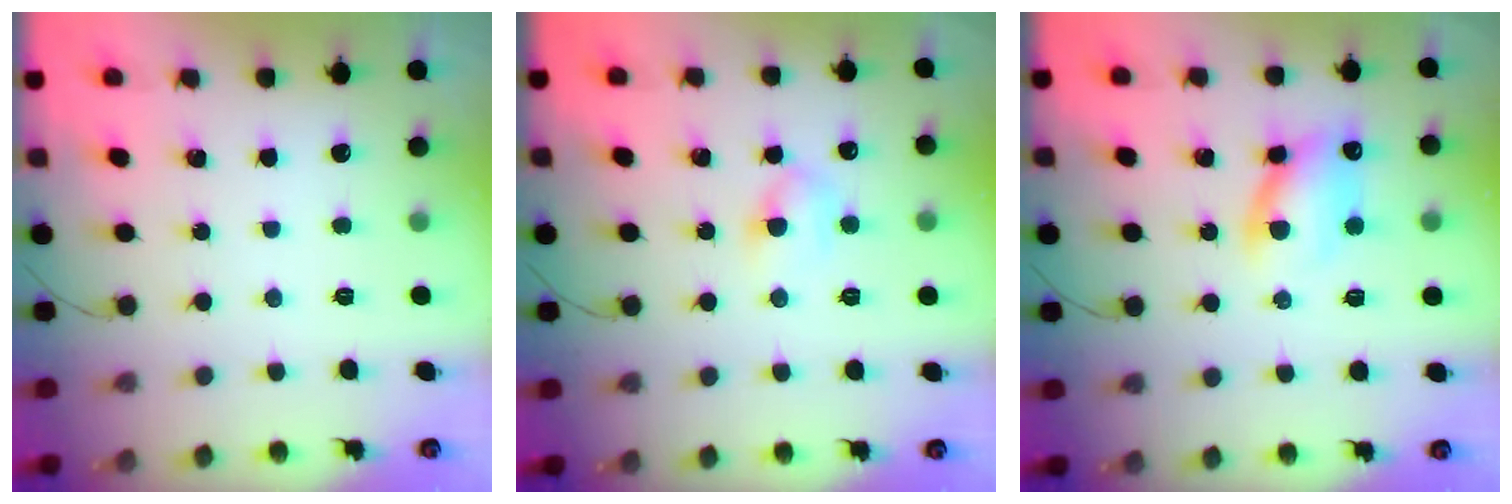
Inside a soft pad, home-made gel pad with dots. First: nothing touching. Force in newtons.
{"total": 5.4, "press": 5.2, "slide": 1.6}
{"total": 11.0, "press": 10.9, "slide": 1.5}